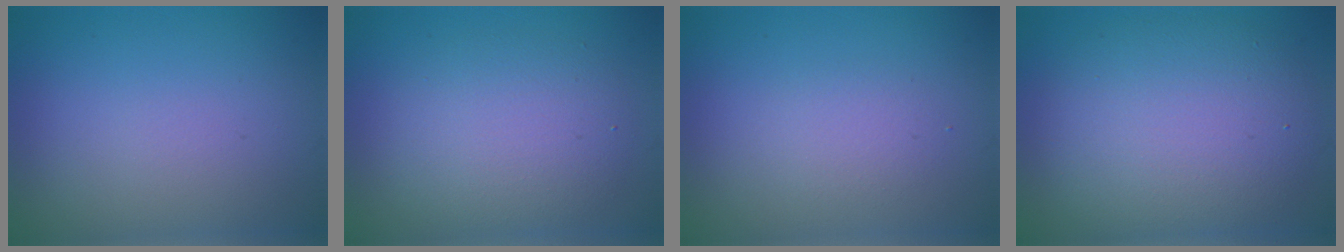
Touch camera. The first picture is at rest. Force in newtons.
{"total": 4.8, "press": 4.8, "slide": 0.2}
{"total": 1.5, "press": 1.5, "slide": 0.2}
{"total": 8.8, "press": 8.8, "slide": 0.8}